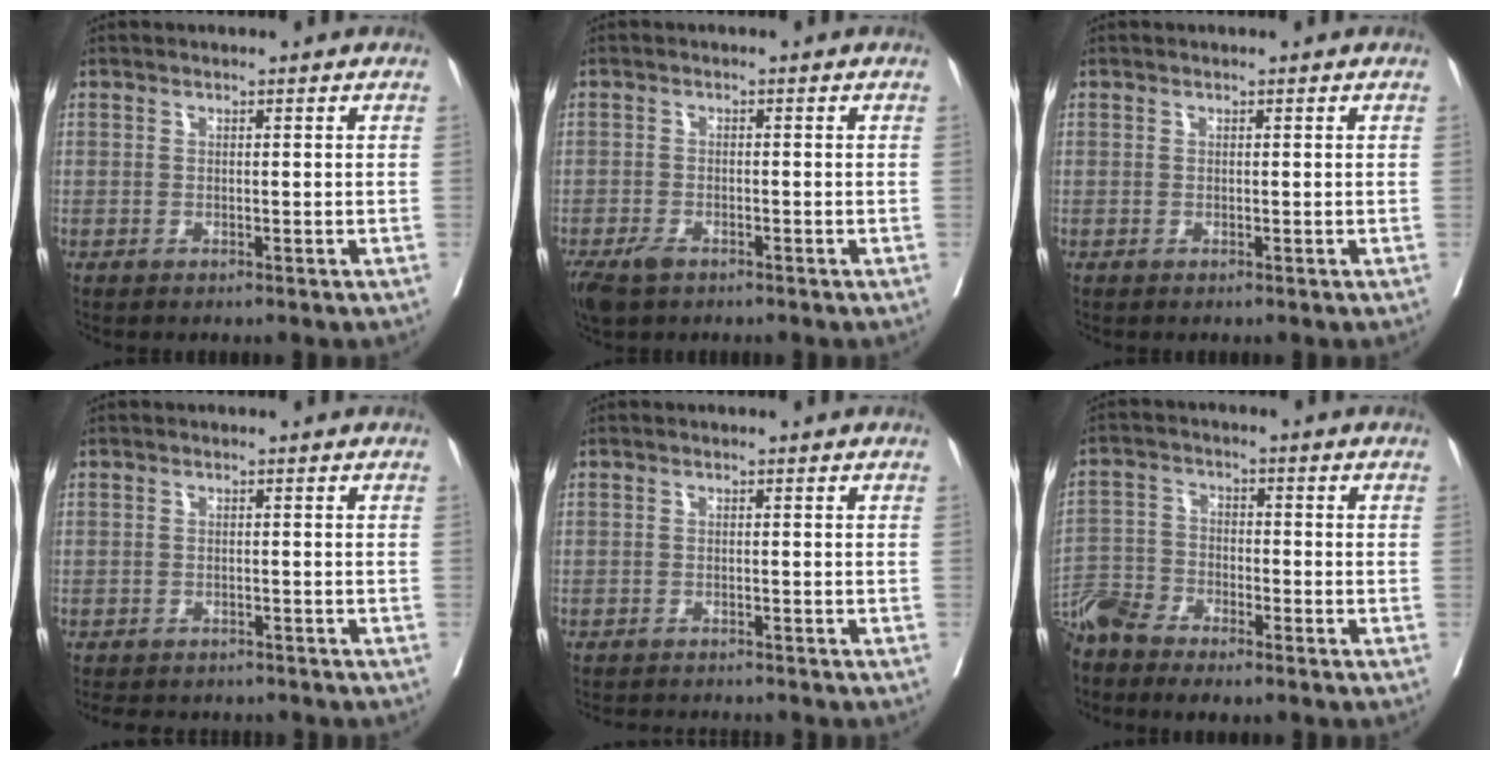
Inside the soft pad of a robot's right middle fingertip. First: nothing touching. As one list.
[{"total": 4.5, "force": [-3.2, 2.0, 2.5], "torque": [-0.049, -0.009, -0.054]}, {"total": 0.0}, {"total": 7.7, "force": [-6.8, 2.8, 2.1], "torque": [-0.030, -0.003, -0.086]}, {"total": 5.0, "force": [-4.8, 0.5, 1.1], "torque": [-0.005, -0.010, -0.070]}, {"total": 7.2, "force": [-6.2, 1.9, 3.0], "torque": [-0.067, -0.009, -0.125]}]